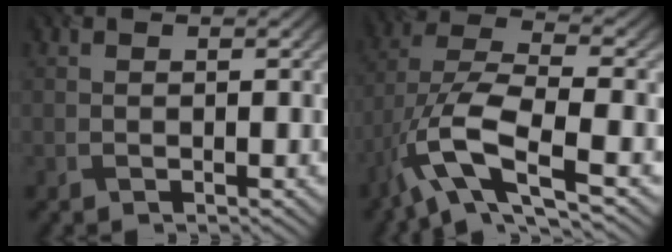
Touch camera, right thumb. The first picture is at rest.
{"total": 11.5, "force": [-5.3, 3.8, 9.5], "torque": [-0.199, -0.008, -0.106]}